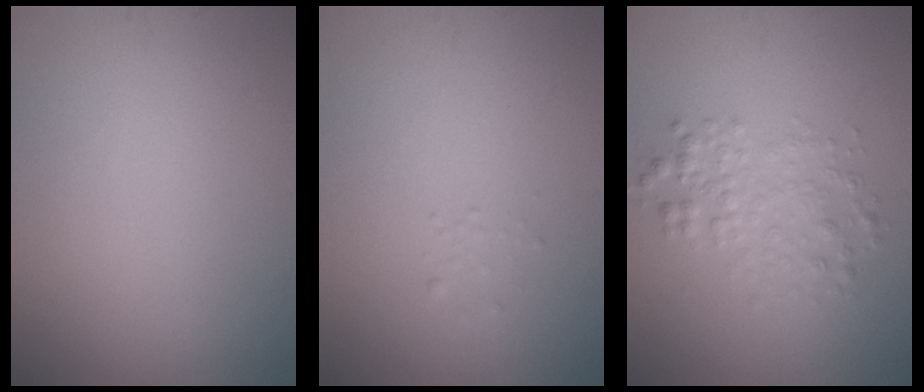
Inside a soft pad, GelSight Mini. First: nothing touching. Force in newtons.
{"total": 0.7, "press": 0.7, "slide": 0.1}
{"total": 2.7, "press": 2.7, "slide": 0.0}